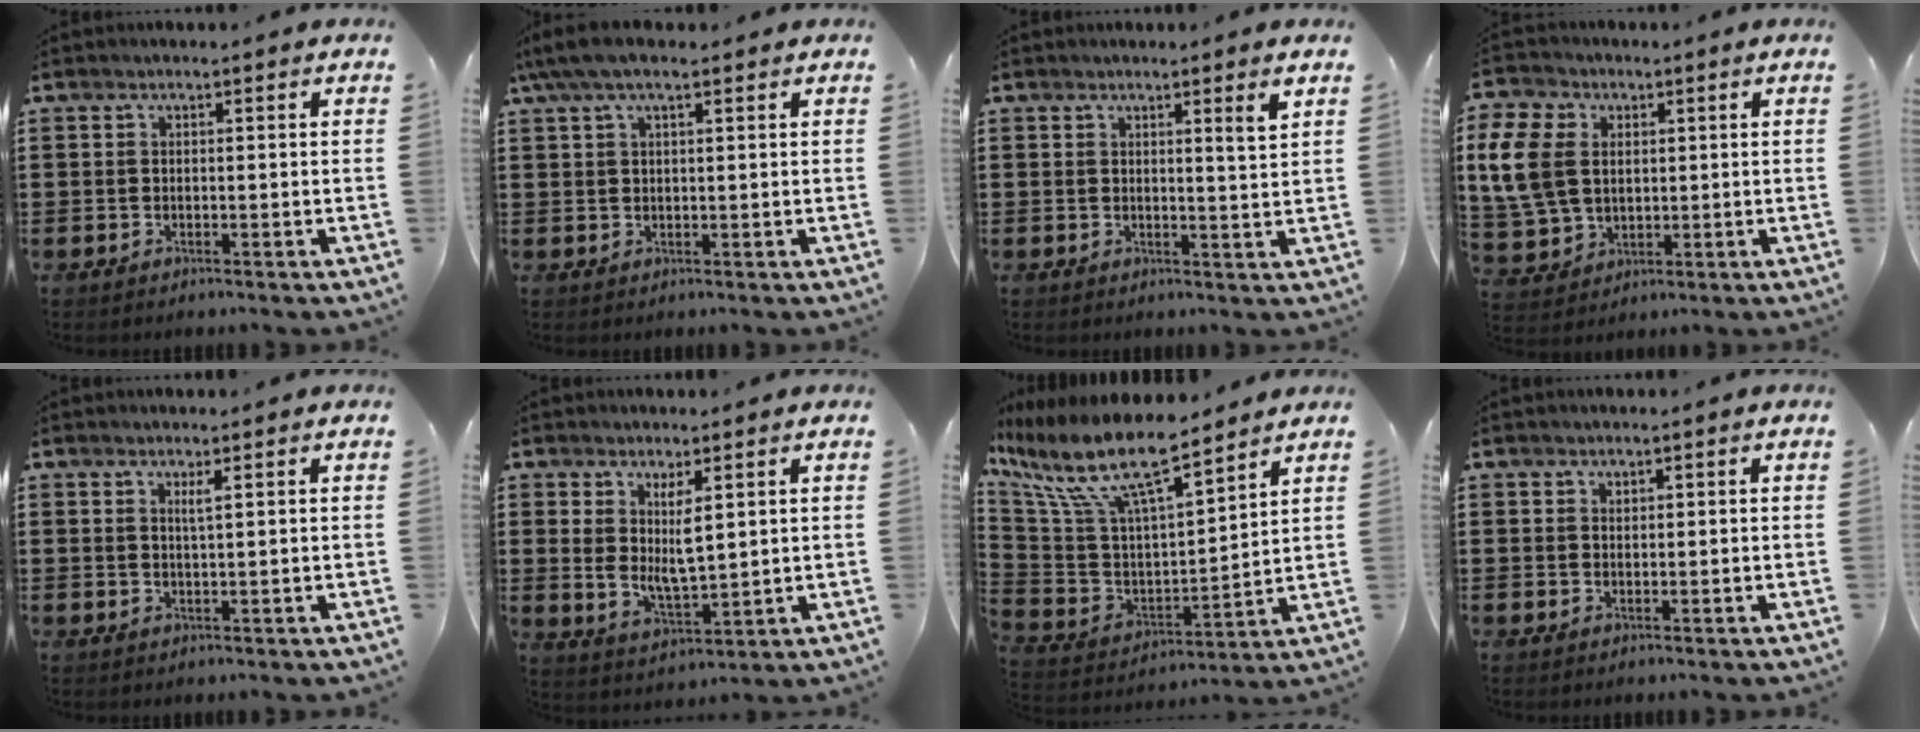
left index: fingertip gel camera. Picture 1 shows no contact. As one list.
[{"total": 4.1, "force": [2.3, 1.4, 3.1], "torque": [-0.064, 0.008, 0.042]}, {"total": 2.8, "force": [1.8, -0.4, 2.0], "torque": [-0.037, -0.007, 0.029]}, {"total": 9.6, "force": [2.1, 7.5, 5.7], "torque": [-0.166, 0.013, 0.038]}, {"total": 1.6, "force": [0.9, 0.0, 1.4], "torque": [-0.030, -0.001, 0.015]}, {"total": 5.9, "force": [2.3, 2.2, 4.9], "torque": [-0.091, -0.007, 0.041]}, {"total": 12.6, "force": [8.7, 3.0, 8.6], "torque": [-0.208, -0.057, 0.144]}, {"total": 0.7, "force": [0.6, 0.3, 0.1], "torque": [-0.003, 0.001, 0.012]}]